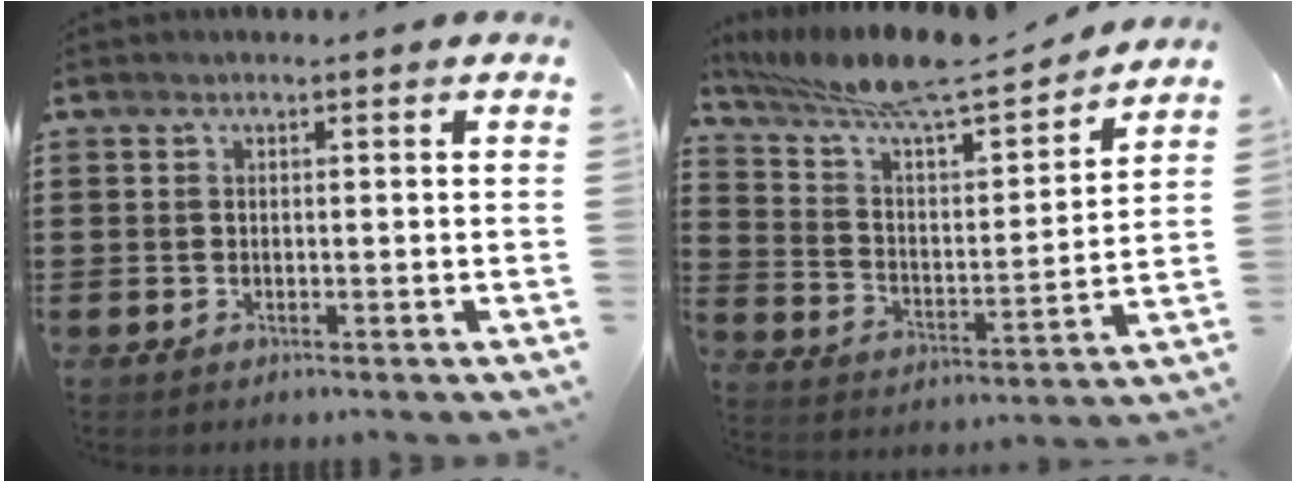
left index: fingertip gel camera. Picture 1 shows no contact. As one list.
[{"total": 9.9, "force": [8.8, 0.6, 4.5], "torque": [-0.122, -0.059, 0.148]}]